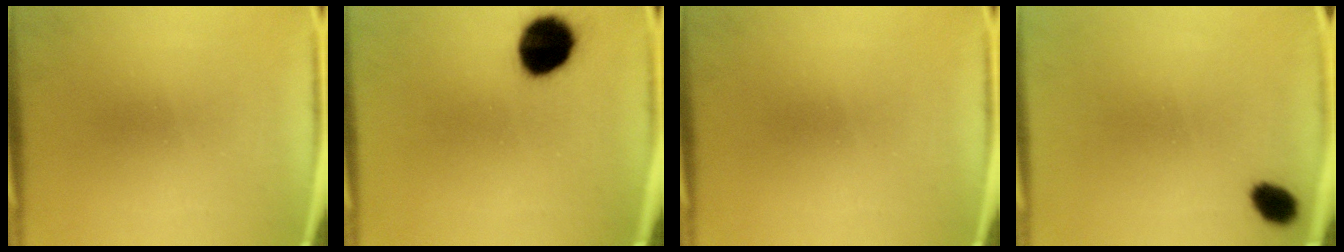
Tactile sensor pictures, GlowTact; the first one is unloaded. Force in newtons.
{"total": 11.9}
{"total": 0.0}
{"total": 4.6}